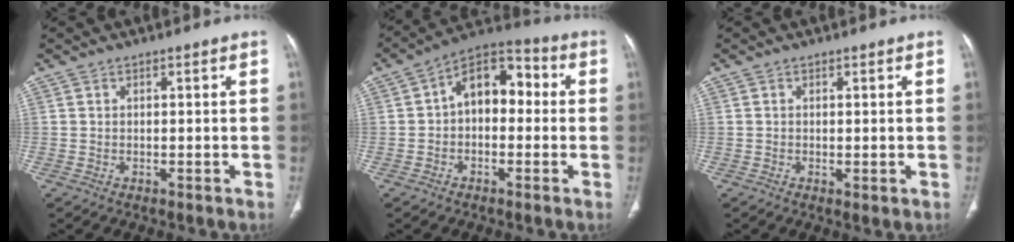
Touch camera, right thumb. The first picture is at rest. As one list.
[{"total": 11.0, "force": [0.4, 7.2, 8.3], "torque": [-0.094, 0.038, -0.011]}, {"total": 1.0, "force": [-0.1, 0.3, 0.9], "torque": [-0.021, -0.007, 0.000]}]